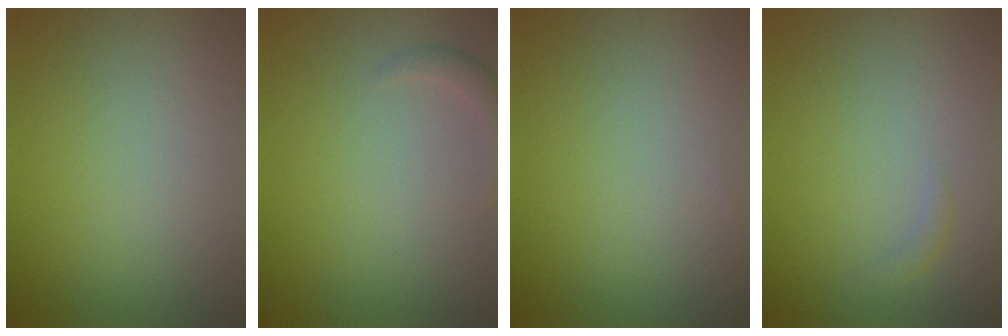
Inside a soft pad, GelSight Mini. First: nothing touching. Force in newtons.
{"total": 1.4, "press": 1.4, "slide": 0.1}
{"total": 0.0}
{"total": 0.8, "press": 0.8, "slide": 0.1}